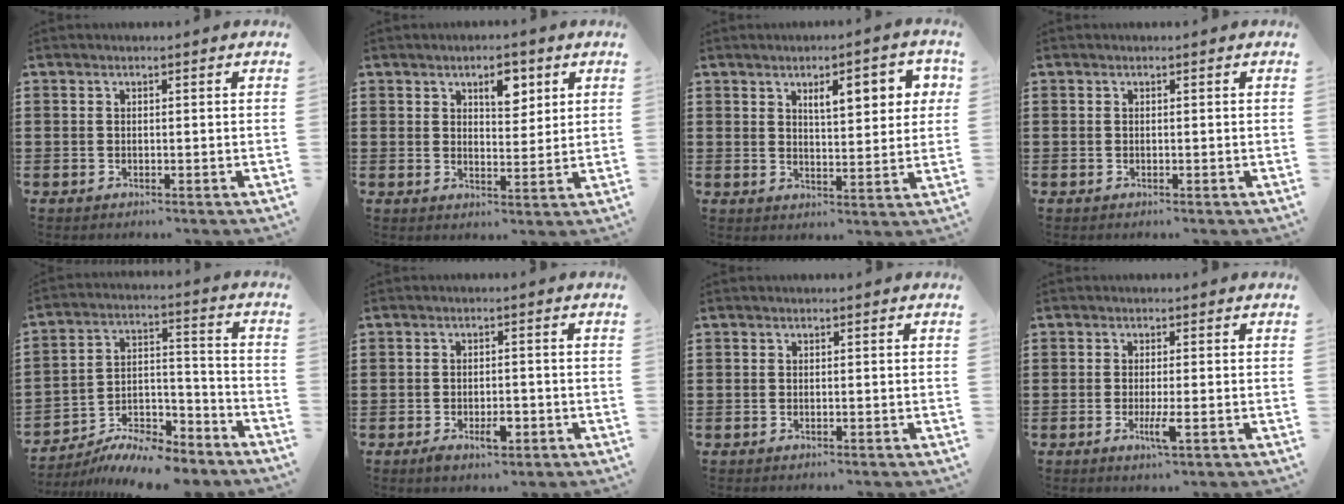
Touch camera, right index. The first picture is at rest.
{"total": 4.9, "force": [2.8, 2.4, 3.2], "torque": [-0.047, 0.002, 0.042]}
{"total": 6.0, "force": [2.6, 2.0, 5.0], "torque": [-0.071, -0.004, 0.036]}
{"total": 0.0}
{"total": 9.5, "force": [-8.7, 2.5, 3.0], "torque": [-0.036, 0.034, -0.163]}
{"total": 3.5, "force": [-1.6, 1.5, 2.7], "torque": [-0.044, 0.002, -0.027]}
{"total": 0.0}
{"total": 3.5, "force": [-1.3, 0.3, 3.3], "torque": [-0.069, -0.014, -0.025]}